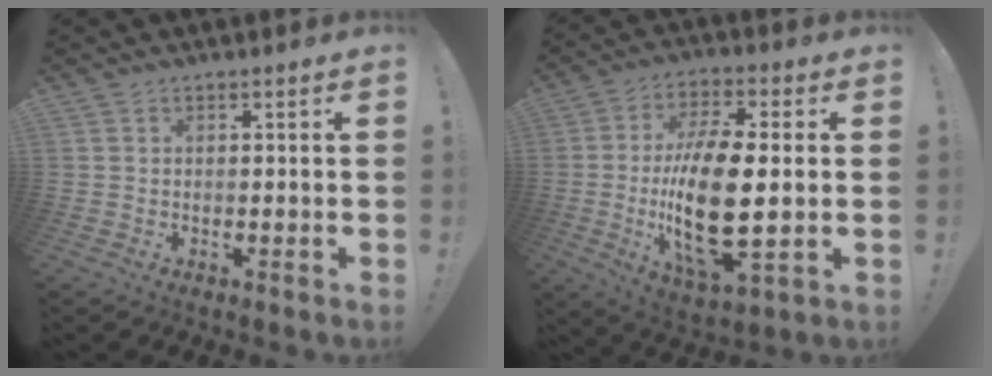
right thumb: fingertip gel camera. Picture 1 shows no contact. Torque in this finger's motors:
{"motor_torque": [2.14, 2.86, 0.35, 0.01, 0.54]}